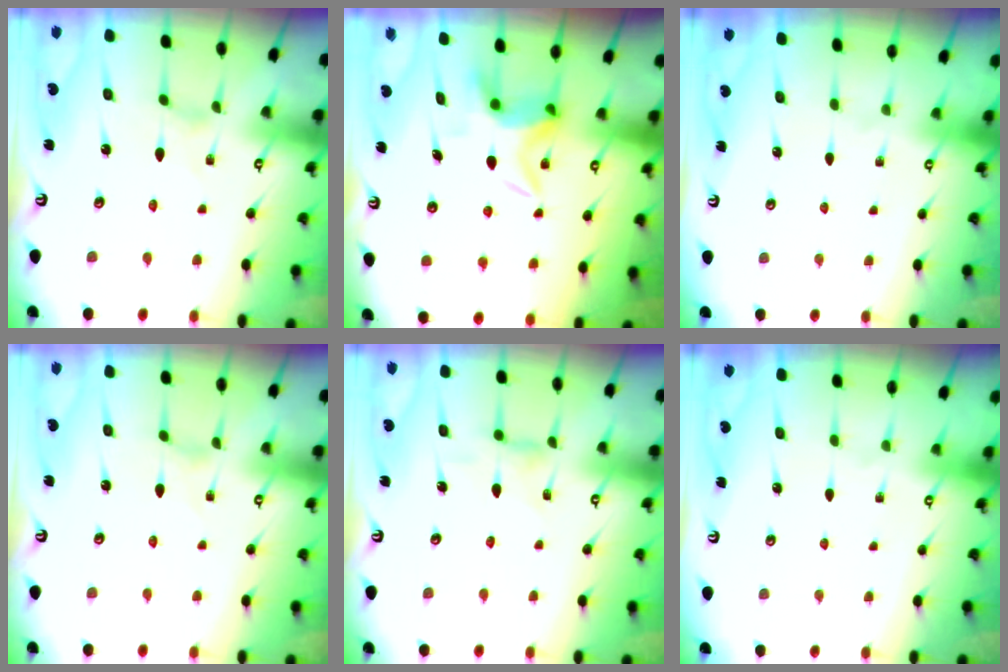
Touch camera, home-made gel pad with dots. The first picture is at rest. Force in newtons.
{"total": 6.3, "press": 6.2, "slide": 0.7}
{"total": 0.0}
{"total": 0.0}
{"total": 2.1, "press": 2.1, "slide": 0.5}
{"total": 0.0}